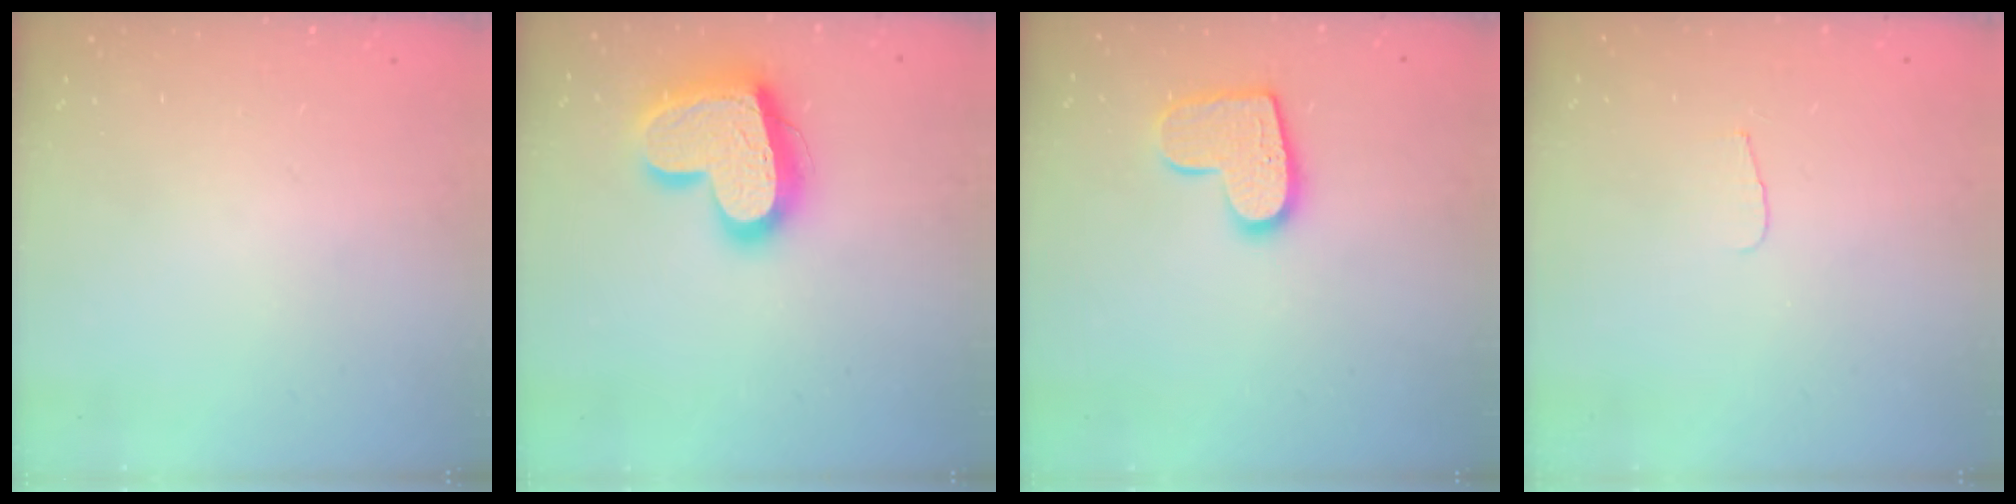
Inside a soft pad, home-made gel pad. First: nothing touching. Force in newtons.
{"total": 19.9, "press": 19.9, "slide": 1.1}
{"total": 12.7, "press": 12.6, "slide": 0.8}
{"total": 3.3, "press": 3.3, "slide": 0.4}